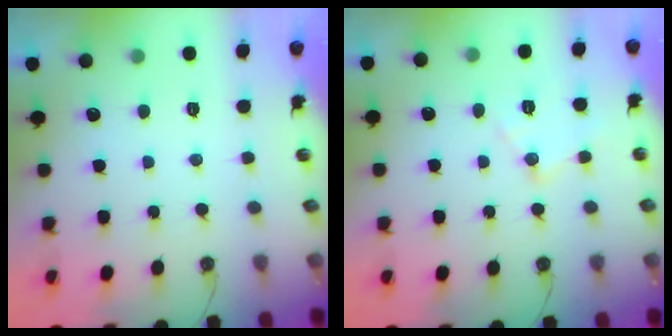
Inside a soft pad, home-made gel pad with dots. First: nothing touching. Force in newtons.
{"total": 10.2, "press": 10.2, "slide": 0.7}